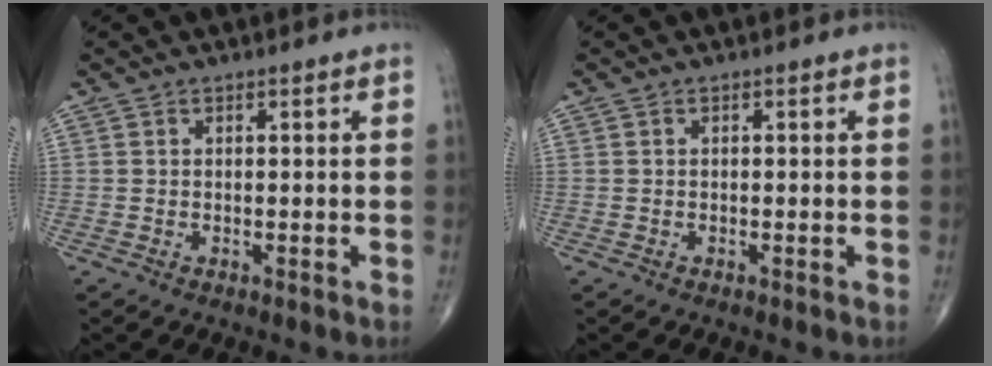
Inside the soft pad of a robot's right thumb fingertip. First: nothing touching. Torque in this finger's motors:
{"motor_torque": [-0.07, -0.12, -0.20, -0.17, -0.04]}